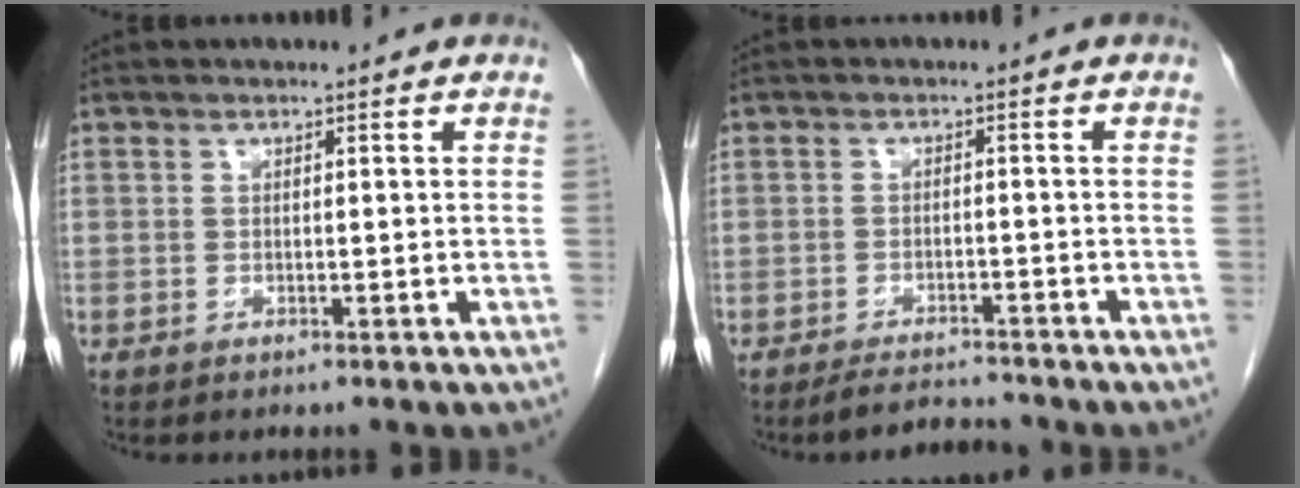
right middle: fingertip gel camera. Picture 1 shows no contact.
{"total": 3.8, "force": [-3.8, 0.2, 0.5], "torque": [-0.009, -0.013, -0.064]}